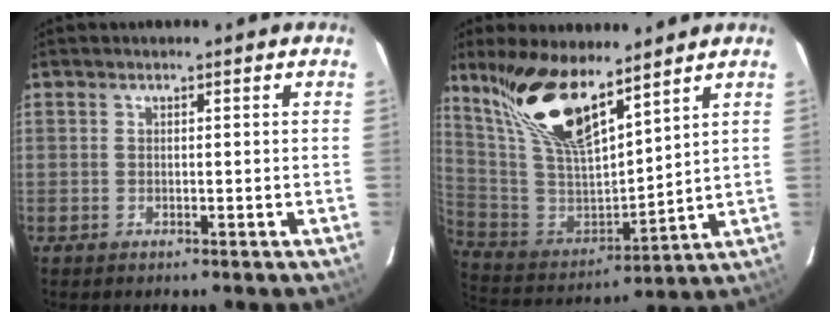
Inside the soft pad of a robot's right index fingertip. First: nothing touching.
{"total": 17.7, "force": [12.6, 5.4, 11.2], "torque": [-0.219, 0.005, 0.261]}